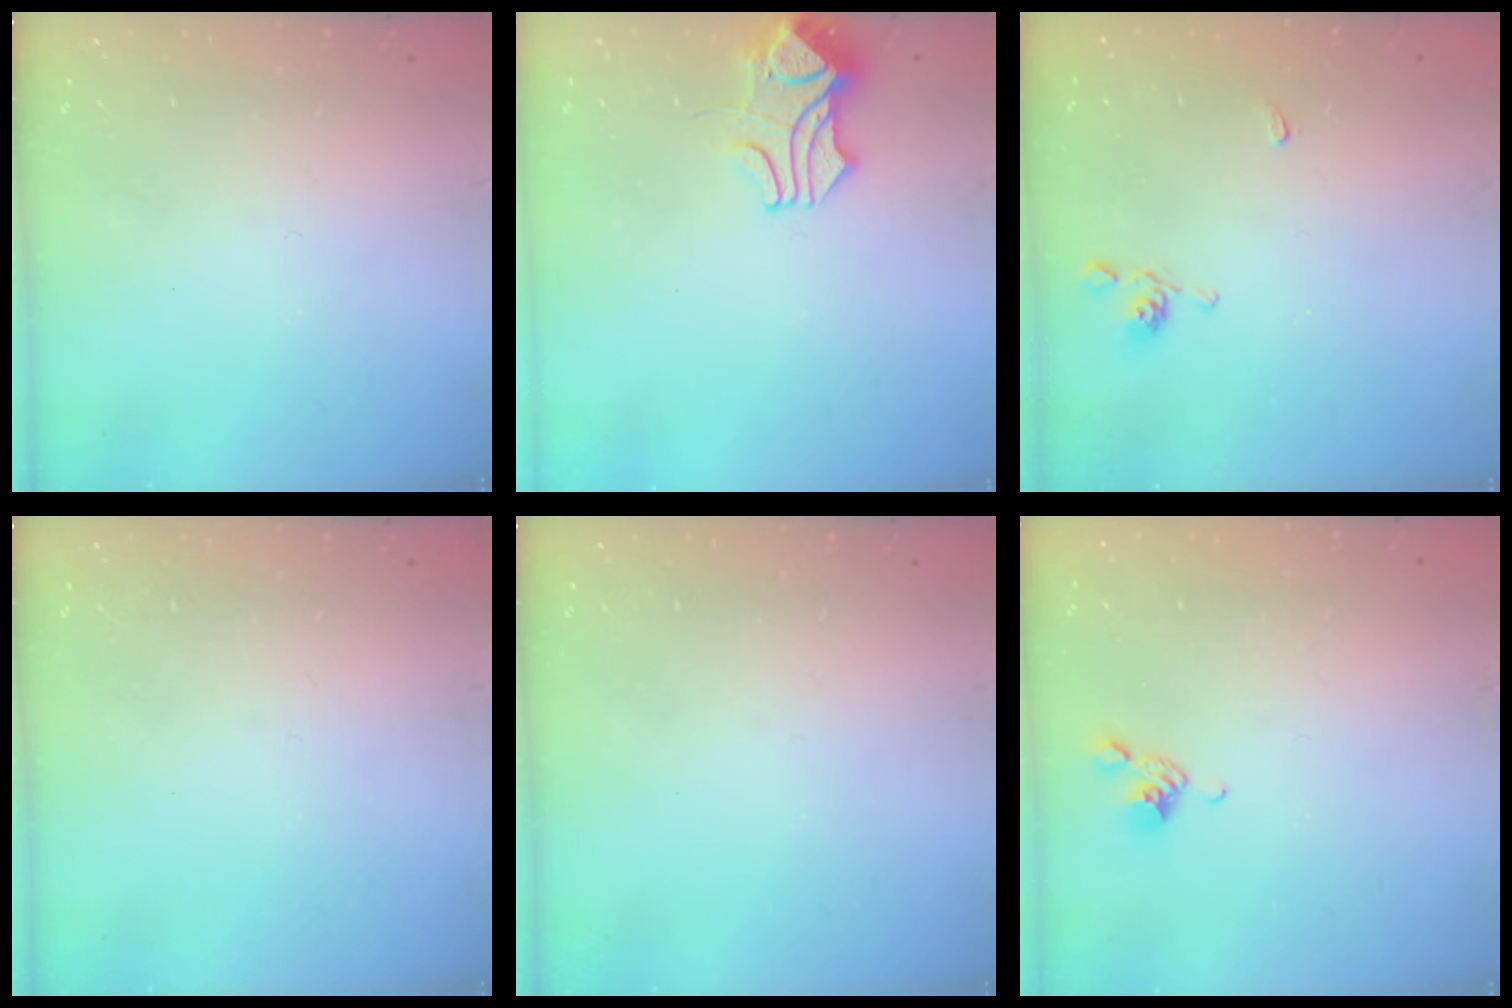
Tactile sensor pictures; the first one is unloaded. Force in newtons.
{"total": 1.8, "press": 1.7, "slide": 0.7}
{"total": 3.1, "press": 3.1, "slide": 0.5}
{"total": 0.0}
{"total": 0.0}
{"total": 6.5, "press": 6.4, "slide": 0.5}